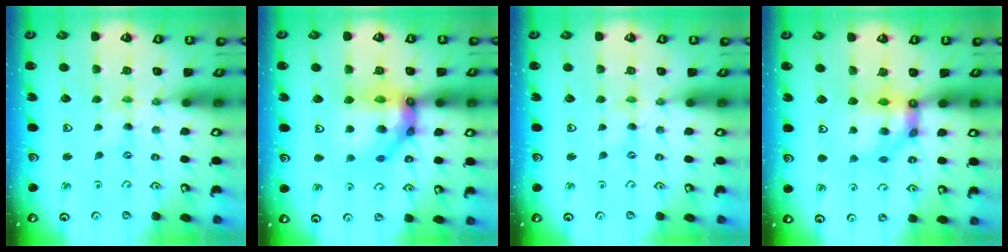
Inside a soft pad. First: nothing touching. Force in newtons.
{"total": 17.0, "press": 16.9, "slide": 1.8}
{"total": 0.0}
{"total": 9.6, "press": 9.5, "slide": 1.0}